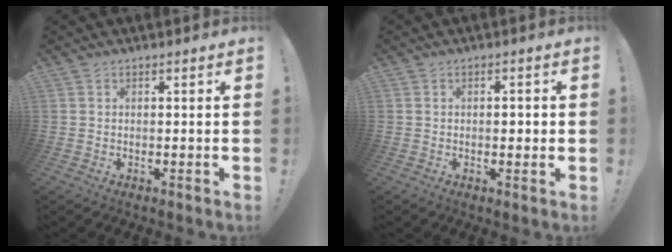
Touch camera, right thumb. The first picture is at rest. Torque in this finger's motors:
{"motor_torque": [-0.01, -0.15, 0.00, 0.03, 0.05]}